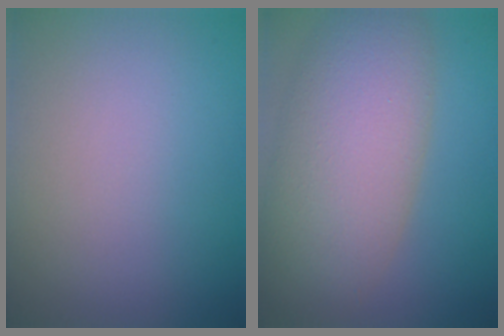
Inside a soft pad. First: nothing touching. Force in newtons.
{"total": 8.9, "press": 8.9, "slide": 0.6}